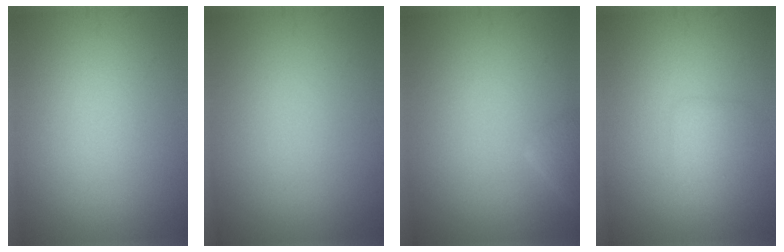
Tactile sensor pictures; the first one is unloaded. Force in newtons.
{"total": 0.0}
{"total": 1.4, "press": 1.4, "slide": 0.1}
{"total": 1.8, "press": 1.8, "slide": 0.0}